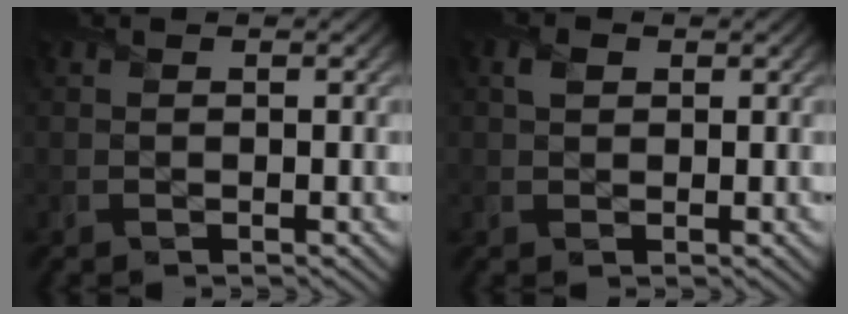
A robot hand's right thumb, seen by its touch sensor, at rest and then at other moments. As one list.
[{"total": 1.7, "force": [0.6, 1.3, 0.9], "torque": [-0.021, 0.003, 0.008]}]